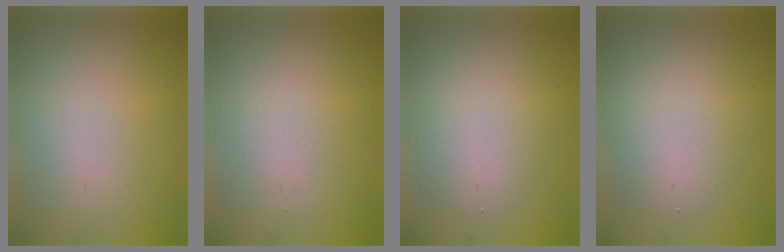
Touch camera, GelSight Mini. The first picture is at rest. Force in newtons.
{"total": 0.6, "press": 0.6, "slide": 0.0}
{"total": 2.8, "press": 2.8, "slide": 0.1}
{"total": 2.8, "press": 2.8, "slide": 0.1}